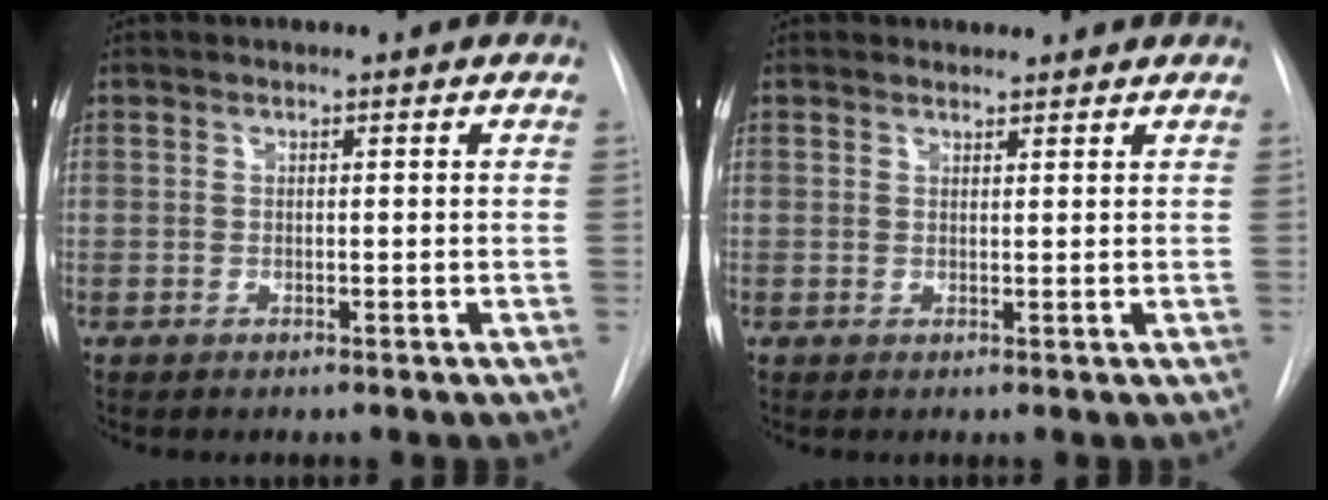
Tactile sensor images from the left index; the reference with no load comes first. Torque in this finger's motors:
{"motor_torque": [0.33, -0.36, -0.05, 0.02]}